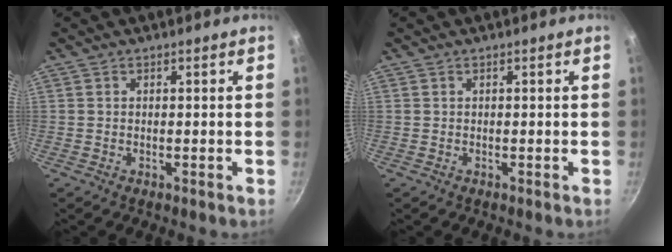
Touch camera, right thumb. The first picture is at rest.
{"total": 0.0}